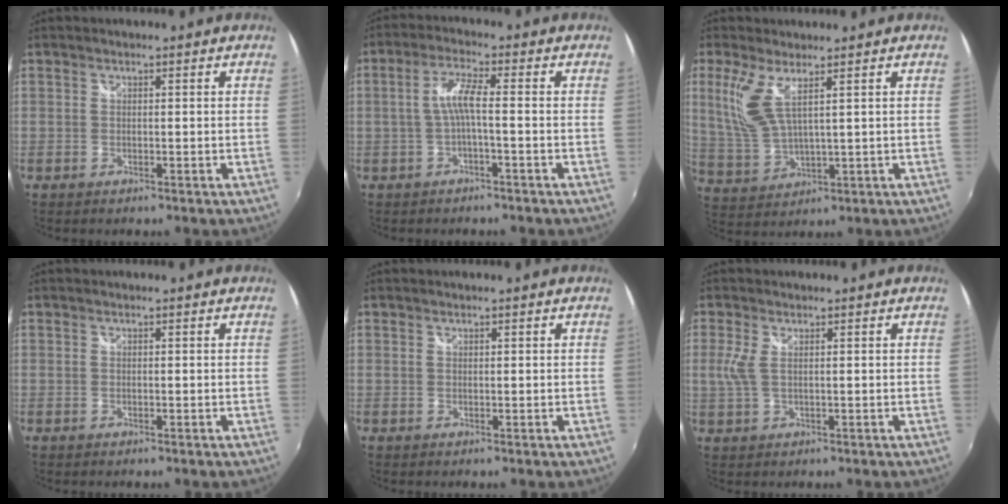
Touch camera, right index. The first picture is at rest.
{"total": 4.3, "force": [-1.3, 0.2, 4.2], "torque": [-0.091, 0.006, -0.023]}
{"total": 7.8, "force": [3.7, 2.3, 6.4], "torque": [-0.147, -0.007, 0.087]}
{"total": 0.0}
{"total": 0.0}
{"total": 3.0, "force": [0.8, 1.1, 2.7], "torque": [-0.065, -0.001, 0.017]}